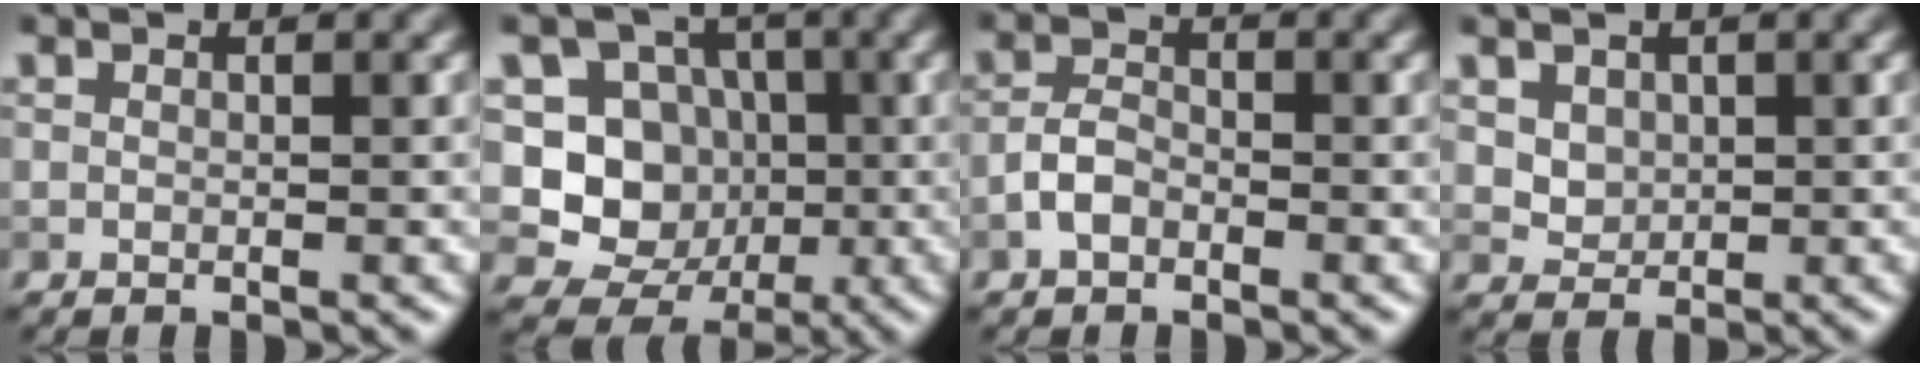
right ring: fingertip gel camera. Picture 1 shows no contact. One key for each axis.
{"total": 7.9, "fx": -0.7, "fy": 7.2, "fz": 3.1, "tx": -0.041, "ty": -0.009, "tz": -0.034}
{"total": 2.1, "fx": -1.2, "fy": 1.2, "fz": 1.3, "tx": -0.025, "ty": 0.006, "tz": -0.029}
{"total": 2.6, "fx": 1.2, "fy": 2.0, "fz": 1.2, "tx": -0.037, "ty": -0.004, "tz": 0.043}